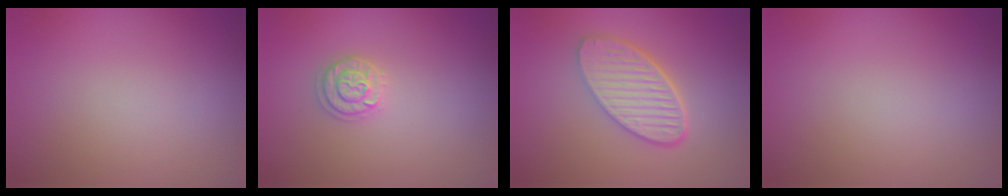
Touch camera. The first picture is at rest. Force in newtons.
{"total": 1.8, "press": 1.8, "slide": 0.1}
{"total": 5.7, "press": 4.4, "slide": 3.6}
{"total": 0.0}